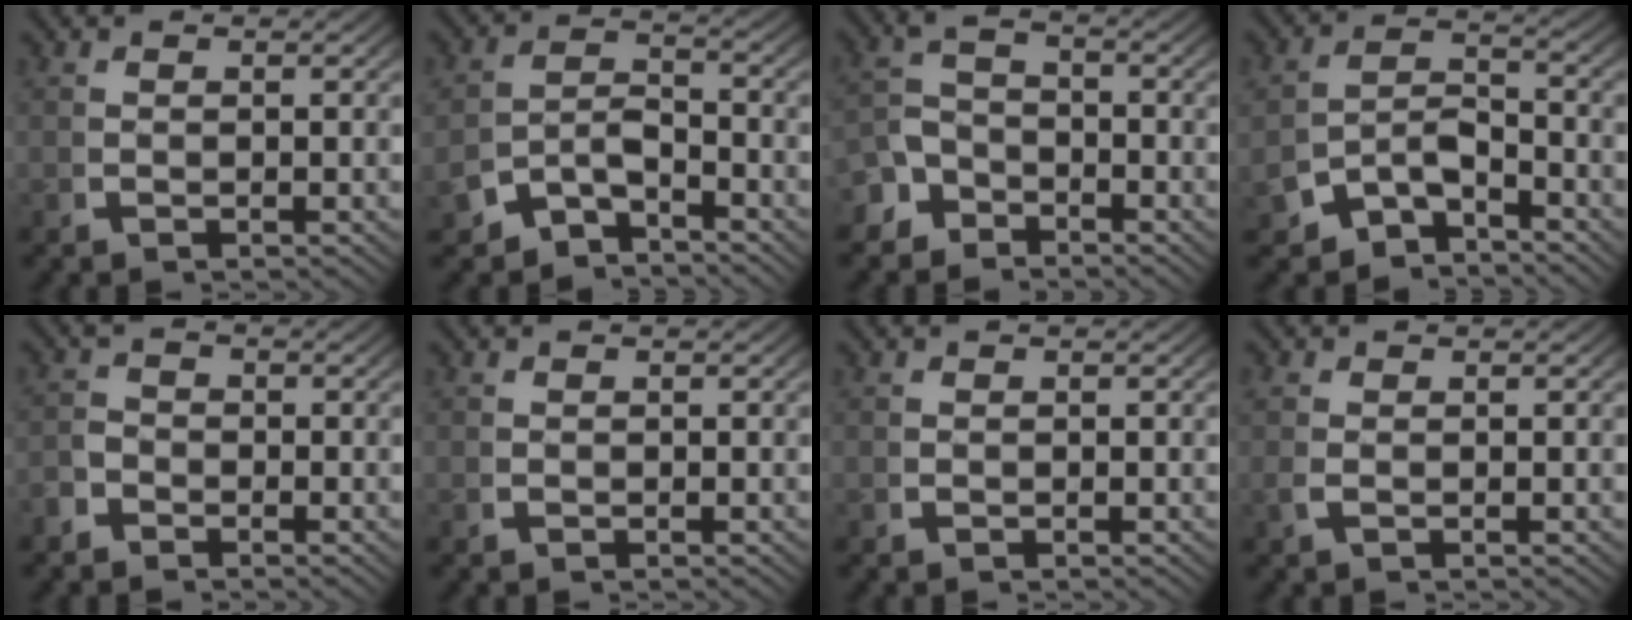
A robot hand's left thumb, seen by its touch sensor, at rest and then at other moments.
{"total": 4.2, "force": [-2.6, 2.6, 2.1], "torque": [-0.040, -0.020, -0.041]}
{"total": 3.8, "force": [-2.4, 2.6, 1.5], "torque": [-0.035, -0.014, -0.042]}
{"total": 4.7, "force": [-2.6, 3.1, 2.5], "torque": [-0.048, -0.023, -0.039]}
{"total": 1.9, "force": [-1.4, 1.3, 0.4], "torque": [-0.002, -0.005, -0.032]}
{"total": 0.0}
{"total": 0.0}
{"total": 0.8, "force": [0.0, 0.4, 0.7], "torque": [-0.026, -0.004, 0.004]}